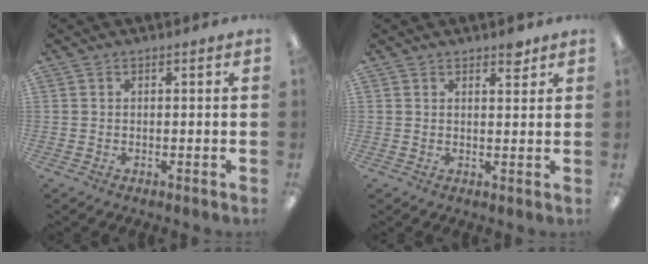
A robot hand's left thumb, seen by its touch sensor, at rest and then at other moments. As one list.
[{"total": 3.0, "force": [2.4, 1.1, 1.3], "torque": [-0.005, -0.013, 0.039]}]